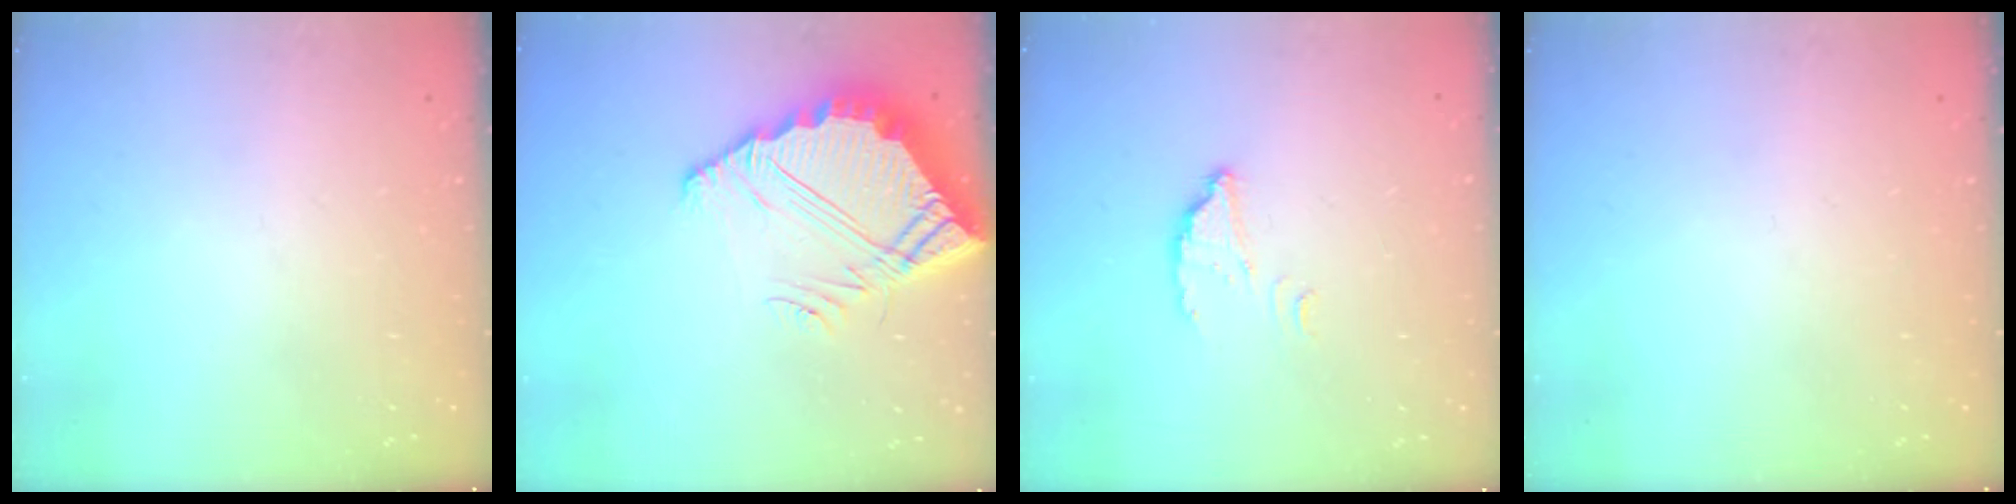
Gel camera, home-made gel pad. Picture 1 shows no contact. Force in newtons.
{"total": 9.1, "press": 9.0, "slide": 0.6}
{"total": 2.5, "press": 2.5, "slide": 0.2}
{"total": 0.0}